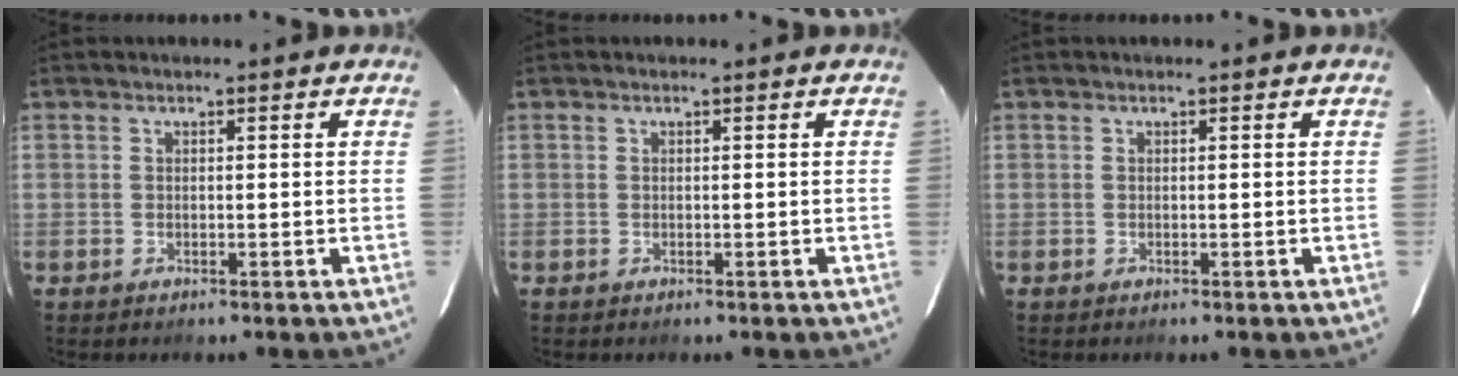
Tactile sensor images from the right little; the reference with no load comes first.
{"total": 0.0}
{"total": 0.0}